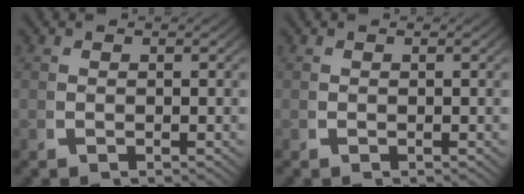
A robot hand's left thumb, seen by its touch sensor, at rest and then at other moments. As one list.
[{"total": 0.0}]